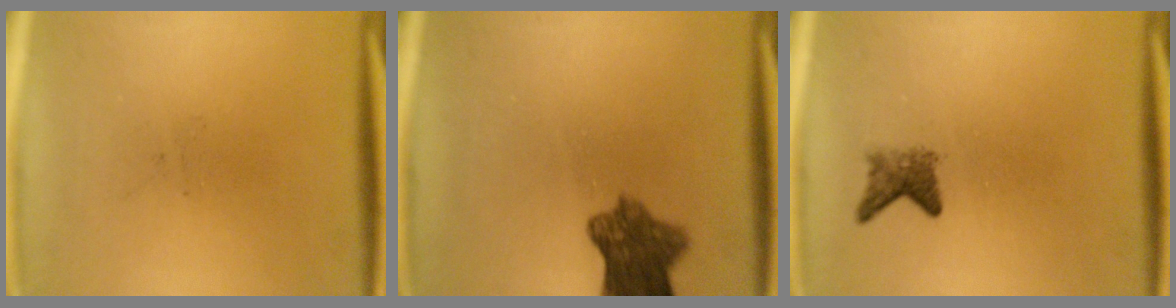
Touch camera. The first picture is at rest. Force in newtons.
{"total": 7.7}
{"total": 2.3}